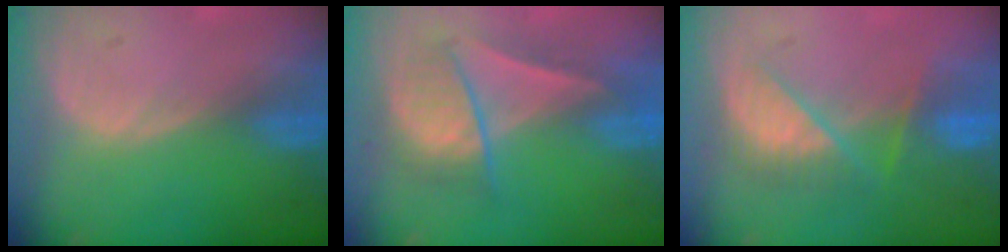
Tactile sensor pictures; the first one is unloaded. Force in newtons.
{"total": 7.1, "press": 7.0, "slide": 0.9}
{"total": 7.3, "press": 7.1, "slide": 1.6}